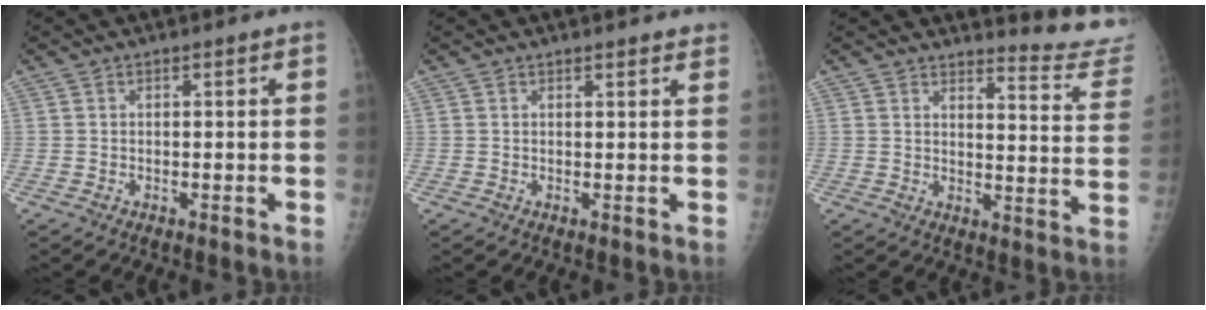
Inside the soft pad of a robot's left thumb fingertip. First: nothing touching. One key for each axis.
{"total": 3.5, "fx": 3.3, "fy": 0.6, "fz": 1.1, "tx": -0.003, "ty": -0.009, "tz": 0.031}
{"total": 12.1, "fx": 12.0, "fy": 0.5, "fz": 0.7, "tx": 0.016, "ty": -0.155, "tz": 0.125}